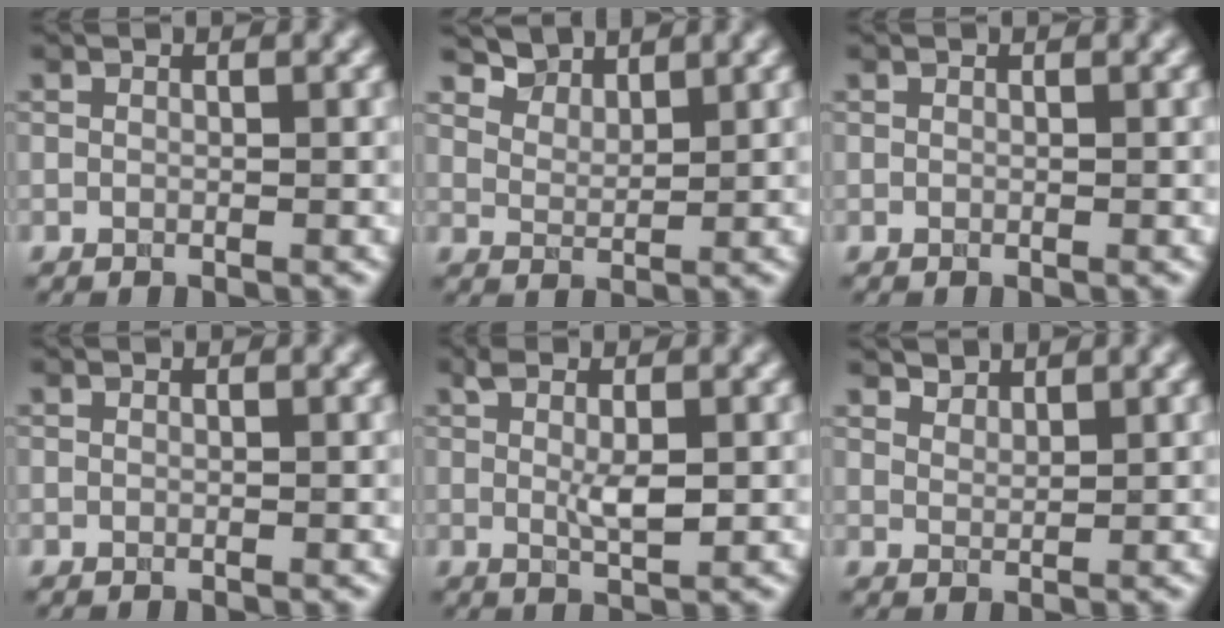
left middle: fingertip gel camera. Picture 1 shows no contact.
{"total": 2.8, "force": [2.6, 0.9, 0.4], "torque": [-0.019, -0.009, 0.058]}
{"total": 0.0}
{"total": 0.0}
{"total": 2.9, "force": [0.6, 1.0, 2.7], "torque": [-0.054, -0.004, 0.012]}
{"total": 2.1, "force": [2.0, 0.4, 0.3], "torque": [-0.007, -0.006, 0.041]}